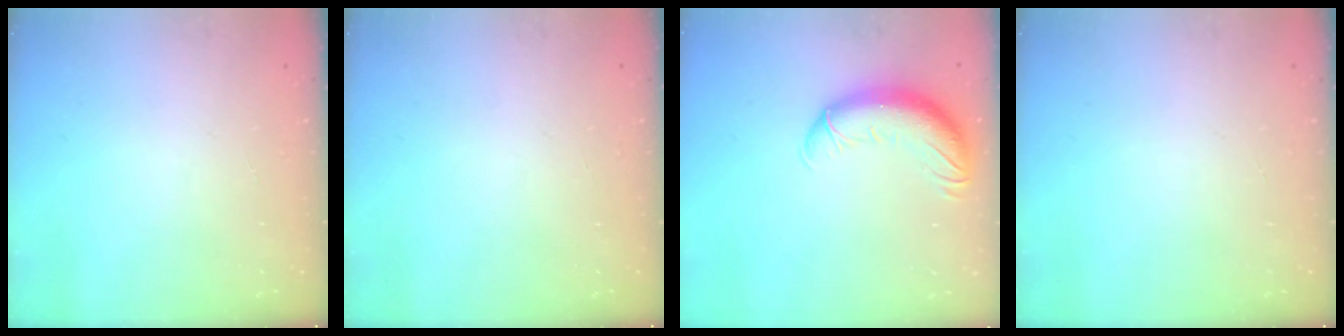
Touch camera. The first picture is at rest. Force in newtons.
{"total": 0.0}
{"total": 12.8, "press": 12.4, "slide": 3.1}
{"total": 0.0}